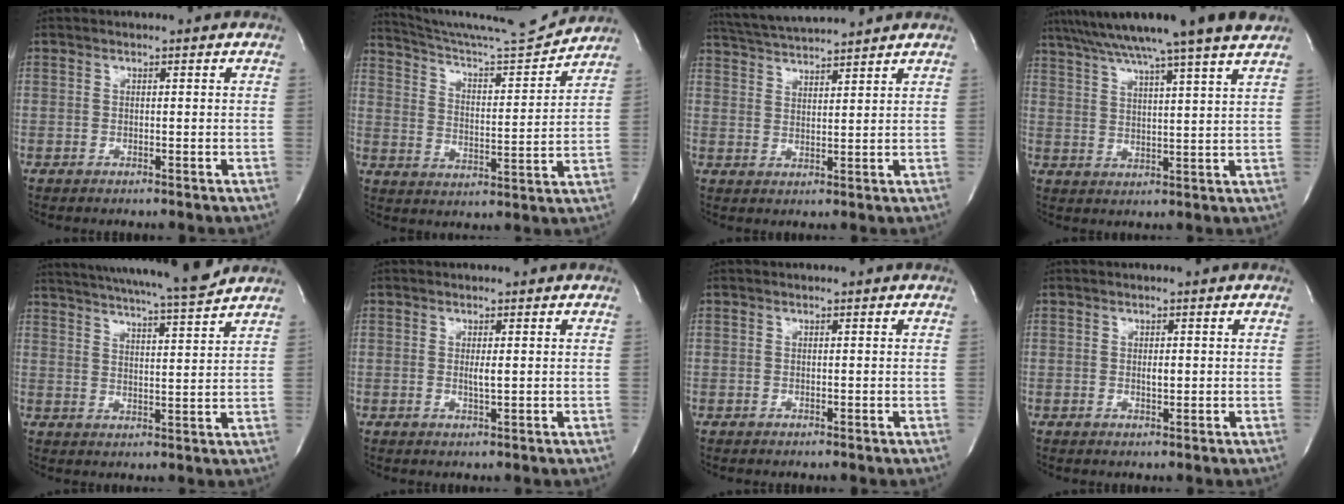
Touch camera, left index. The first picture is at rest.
{"total": 14.7, "force": [14.4, -1.1, 3.1], "torque": [-0.056, -0.030, 0.225]}
{"total": 9.0, "force": [8.5, -0.7, 2.7], "torque": [-0.055, 0.022, 0.145]}
{"total": 17.7, "force": [14.7, -1.4, 9.6], "torque": [-0.168, 0.012, 0.210]}
{"total": 16.5, "force": [15.2, -0.8, 6.3], "torque": [-0.112, -0.020, 0.216]}
{"total": 1.3, "force": [0.2, 0.0, 1.3], "torque": [-0.027, -0.003, 0.003]}
{"total": 0.0}
{"total": 1.0, "force": [0.1, 0.4, 0.9], "torque": [-0.015, -0.002, 0.003]}